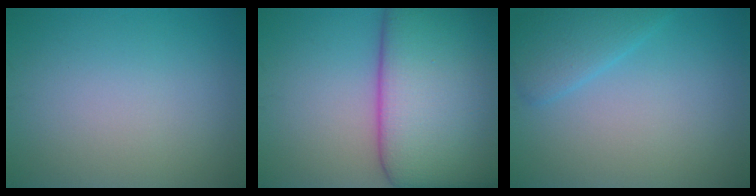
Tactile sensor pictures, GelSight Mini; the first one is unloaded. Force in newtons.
{"total": 16.8, "press": 16.8, "slide": 0.9}
{"total": 2.8, "press": 2.8, "slide": 0.2}